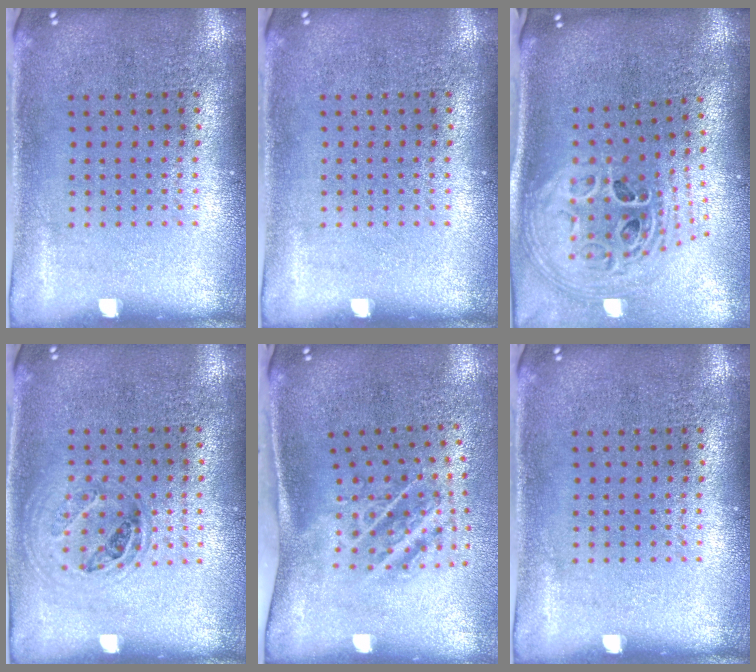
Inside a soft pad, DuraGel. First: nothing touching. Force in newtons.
{"total": 0.0}
{"total": 2.9, "press": 2.0, "slide": 2.0}
{"total": 1.1, "press": 0.9, "slide": 0.5}
{"total": 1.9, "press": 1.1, "slide": 1.6}
{"total": 0.0}